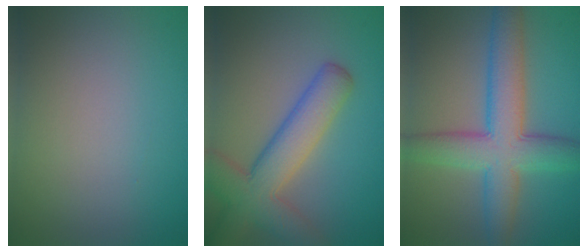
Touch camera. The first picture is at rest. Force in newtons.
{"total": 7.3, "press": 7.2, "slide": 0.4}
{"total": 7.6, "press": 7.6, "slide": 0.1}